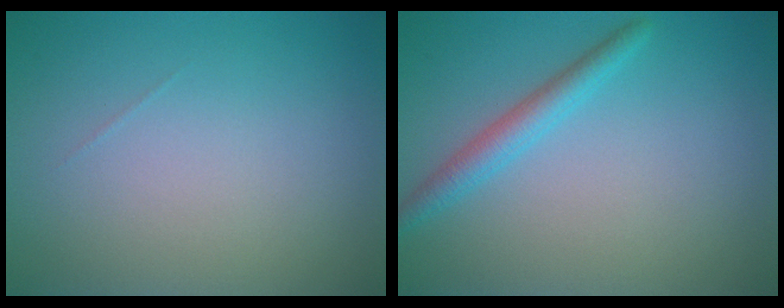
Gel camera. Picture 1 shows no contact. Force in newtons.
{"total": 2.4, "press": 2.4, "slide": 0.1}